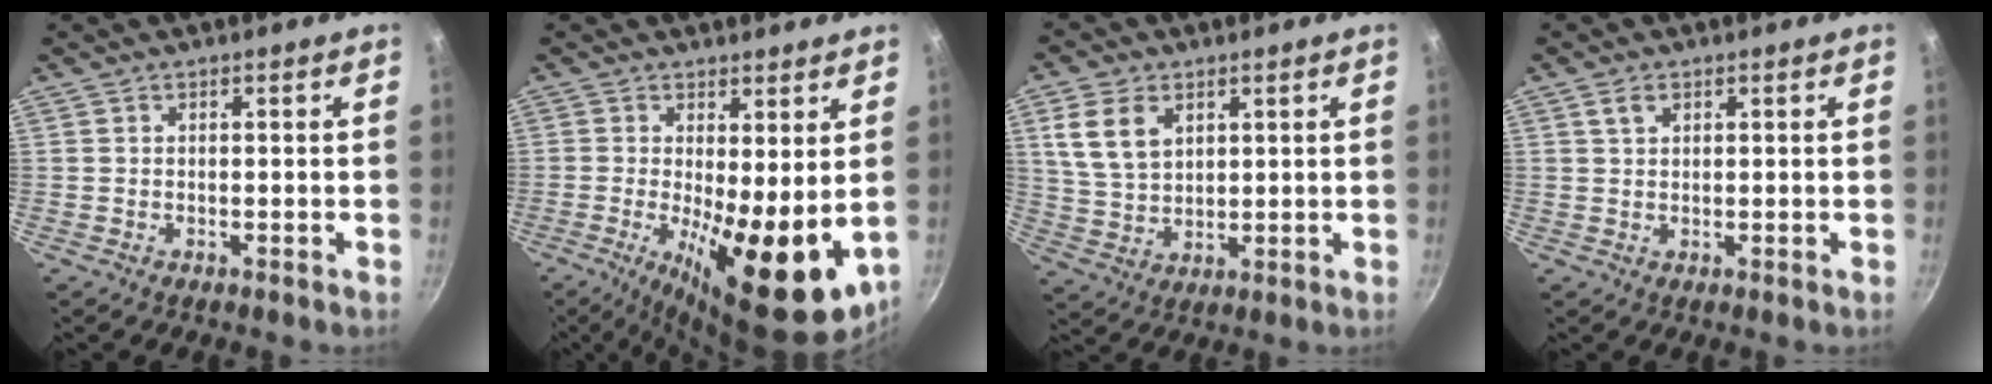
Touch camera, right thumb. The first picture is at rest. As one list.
[{"total": 15.6, "force": [-0.9, 5.6, 14.5], "torque": [-0.198, -0.024, -0.003]}, {"total": 9.0, "force": [3.4, 6.3, 5.4], "torque": [-0.088, -0.014, 0.074]}, {"total": 2.1, "force": [1.1, 1.4, 1.2], "torque": [-0.016, 0.000, 0.021]}]